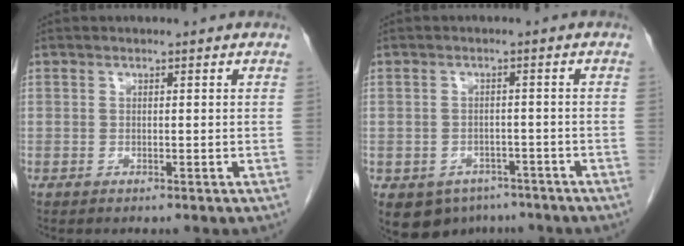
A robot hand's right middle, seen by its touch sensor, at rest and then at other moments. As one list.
[{"total": 7.5, "force": [-5.1, 5.3, 1.9], "torque": [-0.028, 0.007, -0.064]}]